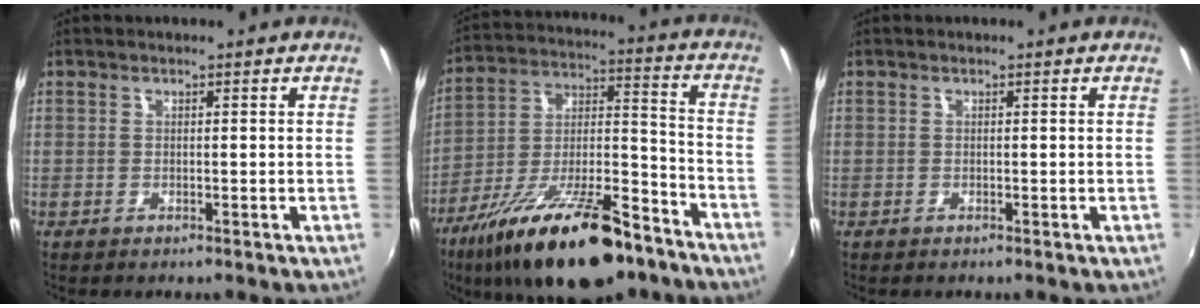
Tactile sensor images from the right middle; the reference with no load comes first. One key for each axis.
{"total": 23.9, "fx": -15.6, "fy": 8.3, "fz": 16.1, "tx": -0.281, "ty": -0.013, "tz": -0.243}
{"total": 0.0}